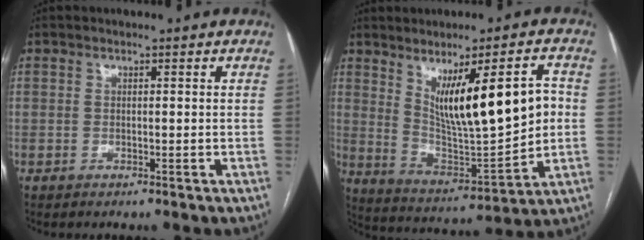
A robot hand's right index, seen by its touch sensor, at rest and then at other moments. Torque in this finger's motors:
{"motor_torque": [1.55, 0.59, 0.69, 0.20]}